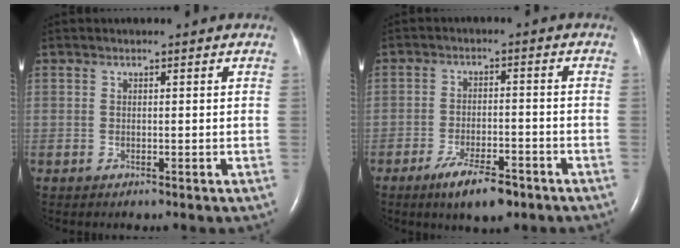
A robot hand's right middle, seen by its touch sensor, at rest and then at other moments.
{"total": 7.2, "force": [-4.8, 1.9, 5.0], "torque": [-0.093, -0.008, -0.078]}